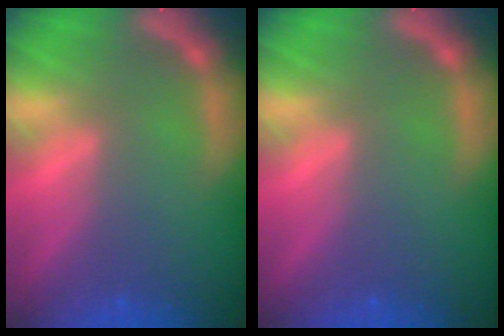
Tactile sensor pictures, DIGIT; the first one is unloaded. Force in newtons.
{"total": 0.0}